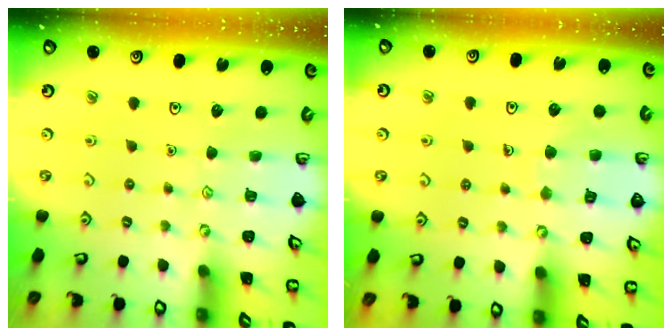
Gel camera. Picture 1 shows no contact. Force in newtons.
{"total": 6.6, "press": 6.6, "slide": 0.5}